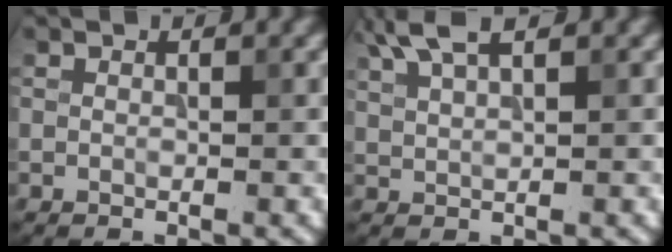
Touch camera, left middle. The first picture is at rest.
{"total": 3.6, "force": [2.5, 0.9, 2.3], "torque": [-0.051, 0.011, 0.053]}